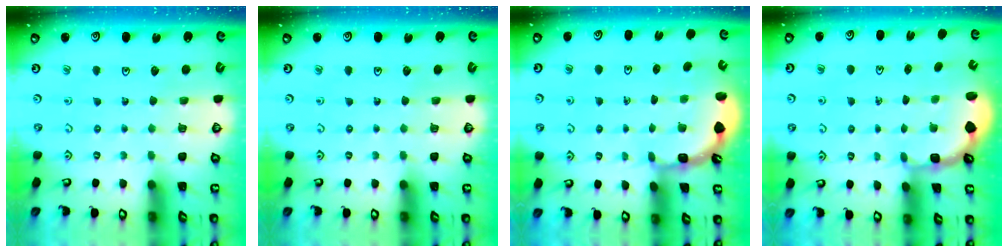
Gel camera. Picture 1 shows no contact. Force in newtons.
{"total": 0.0}
{"total": 1.9, "press": 1.8, "slide": 0.6}
{"total": 2.9, "press": 1.8, "slide": 2.3}